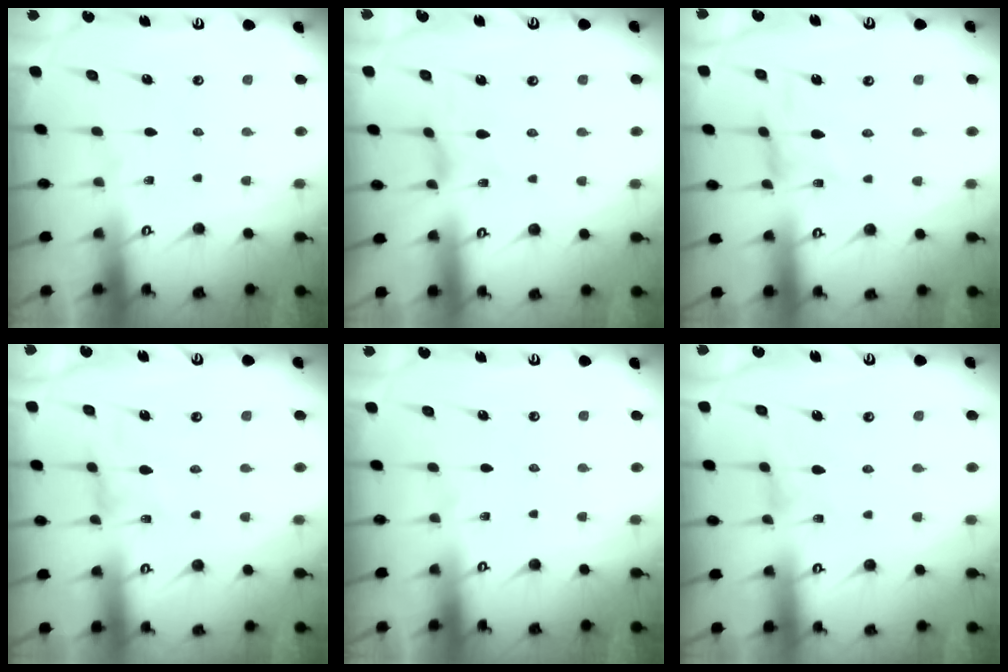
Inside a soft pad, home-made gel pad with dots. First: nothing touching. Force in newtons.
{"total": 1.3, "press": 1.3, "slide": 0.2}
{"total": 1.7, "press": 1.6, "slide": 0.4}
{"total": 1.2, "press": 1.1, "slide": 0.4}
{"total": 0.0}
{"total": 1.1, "press": 1.1, "slide": 0.2}